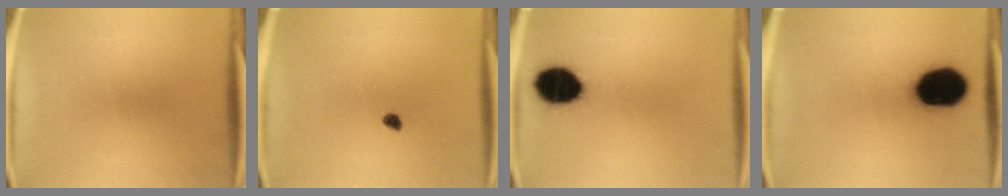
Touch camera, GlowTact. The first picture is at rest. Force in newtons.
{"total": 1.3}
{"total": 12.9}
{"total": 18.7}